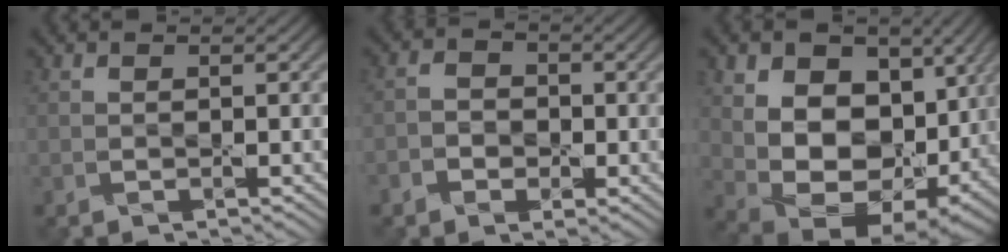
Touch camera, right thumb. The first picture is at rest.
{"total": 3.4, "force": [-1.3, 2.7, 1.7], "torque": [-0.025, -0.002, -0.028]}
{"total": 15.1, "force": [2.3, 10.8, 10.3], "torque": [-0.194, -0.029, 0.058]}